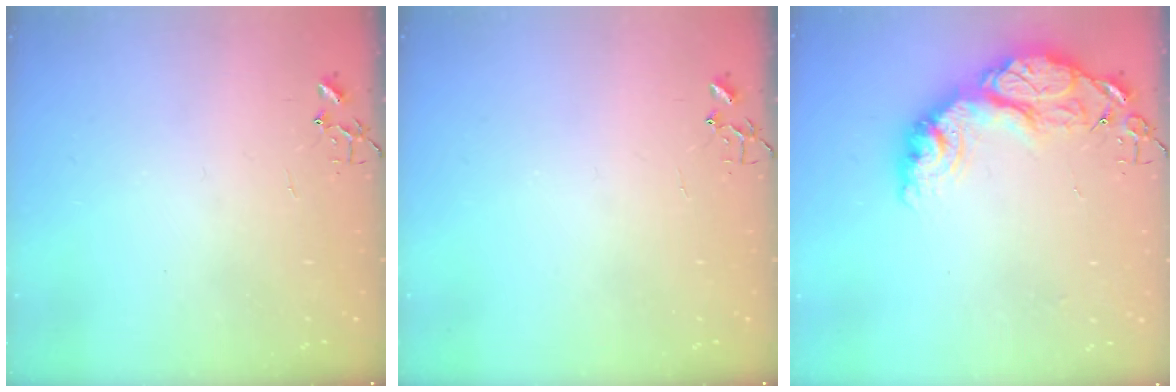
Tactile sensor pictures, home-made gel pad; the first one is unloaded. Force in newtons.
{"total": 0.0}
{"total": 19.9, "press": 19.9, "slide": 1.4}